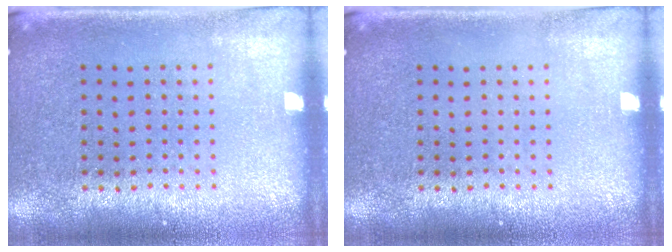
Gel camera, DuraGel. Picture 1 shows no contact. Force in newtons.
{"total": 0.0}